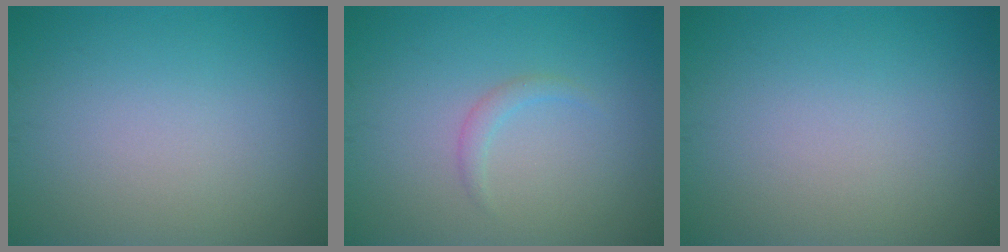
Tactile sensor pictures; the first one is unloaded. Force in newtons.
{"total": 1.1, "press": 1.1, "slide": 0.0}
{"total": 0.0}